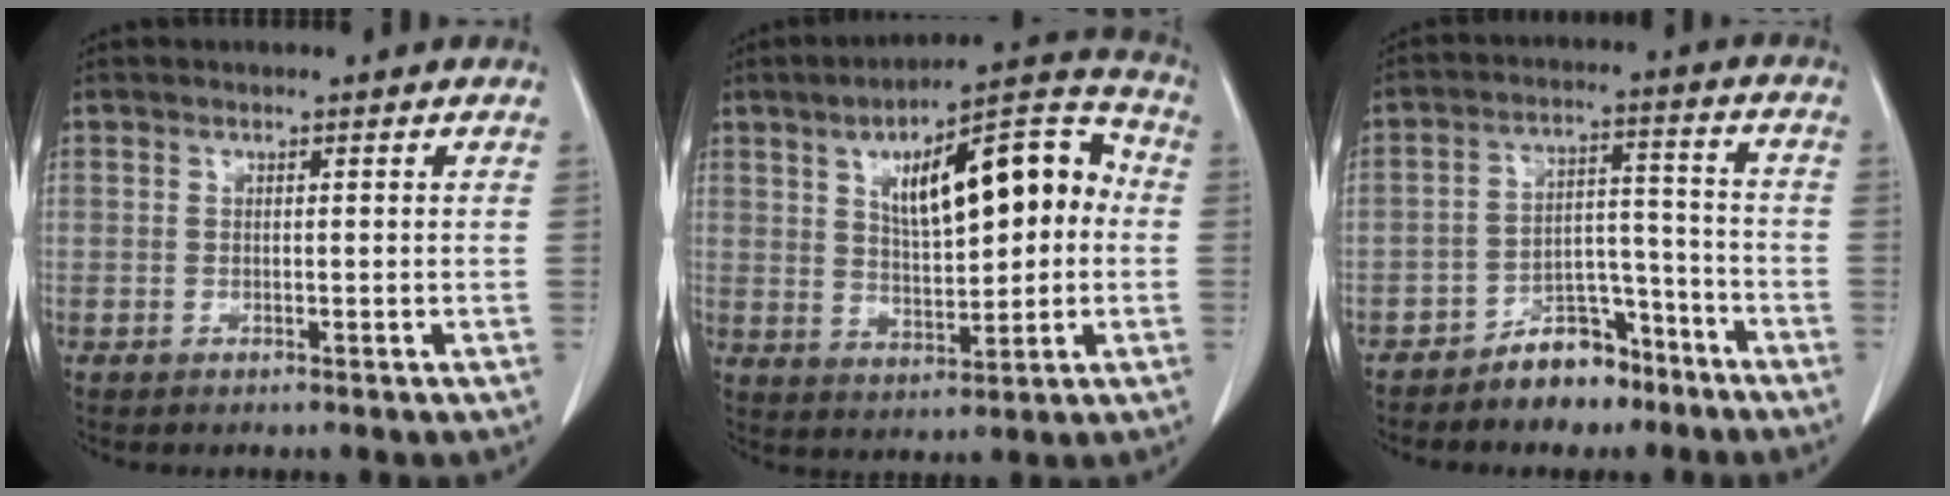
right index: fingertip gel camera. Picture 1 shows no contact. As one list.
[{"total": 16.5, "force": [3.0, 5.6, 15.2], "torque": [-0.224, 0.040, 0.051]}, {"total": 7.8, "force": [-5.9, 4.2, 3.1], "torque": [-0.043, 0.027, -0.096]}]